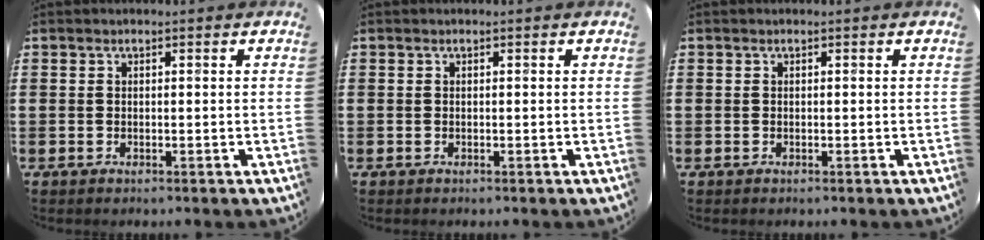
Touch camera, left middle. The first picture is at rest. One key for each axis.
{"total": 0.0}
{"total": 0.0}